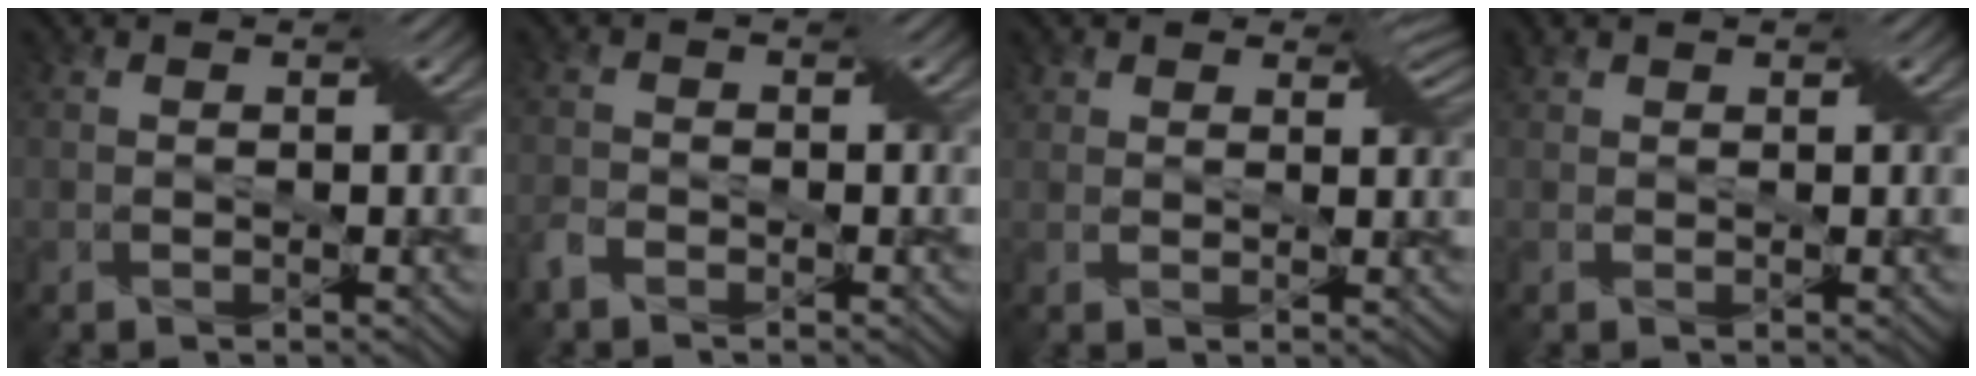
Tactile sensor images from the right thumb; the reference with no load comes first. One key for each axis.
{"total": 1.9, "fx": -1.5, "fy": 0.8, "fz": 0.9, "tx": -0.026, "ty": 0.002, "tz": -0.038}
{"total": 3.7, "fx": 2.5, "fy": 2.3, "fz": 1.5, "tx": -0.030, "ty": 0.002, "tz": 0.043}
{"total": 1.2, "fx": 1.0, "fy": 0.5, "fz": 0.4, "tx": -0.013, "ty": 0.007, "tz": 0.021}